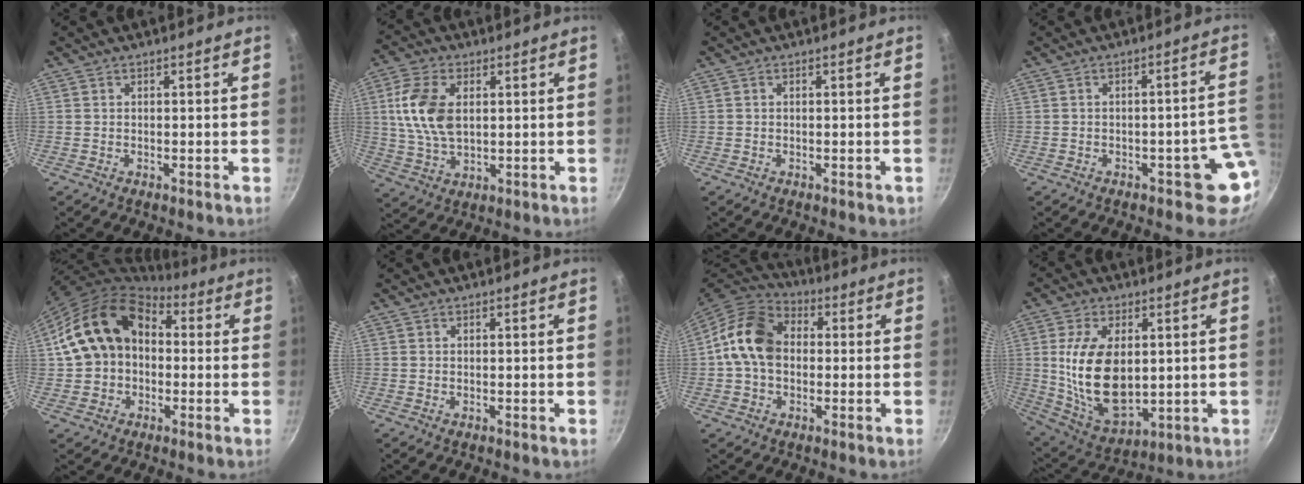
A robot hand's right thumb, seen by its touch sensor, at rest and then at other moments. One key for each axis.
{"total": 11.4, "fx": 2.2, "fy": 6.8, "fz": 8.9, "tx": -0.168, "ty": -0.004, "tz": 0.042}
{"total": 0.5, "fx": -0.1, "fy": 0.4, "fz": 0.3, "tx": -0.001, "ty": 0.003, "tz": -0.002}
{"total": 6.6, "fx": -1.9, "fy": 3.6, "fz": 5.2, "tx": -0.001, "ty": 0.029, "tz": -0.019}
{"total": 15.8, "fx": 1.7, "fy": 12.2, "fz": 9.8, "tx": -0.144, "ty": 0.041, "tz": 0.024}
{"total": 0.0}
{"total": 13.5, "fx": 0.5, "fy": 10.1, "fz": 8.9, "tx": -0.132, "ty": 0.024, "tz": -0.010}
{"total": 17.3, "fx": 1.9, "fy": 10.2, "fz": 13.9, "tx": -0.236, "ty": -0.022, "tz": 0.051}